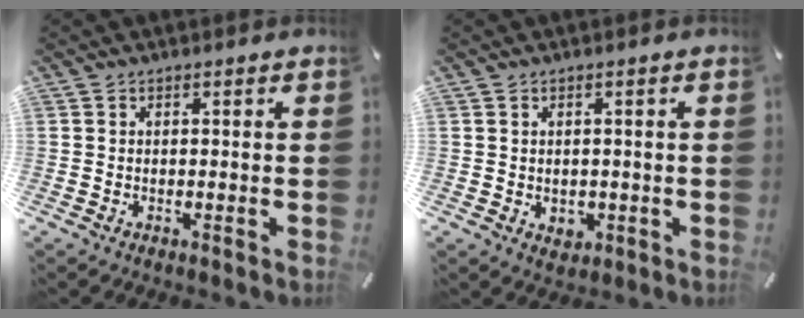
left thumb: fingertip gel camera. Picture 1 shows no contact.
{"total": 2.1, "force": [0.1, 2.0, 0.6], "torque": [-0.004, 0.000, 0.000]}